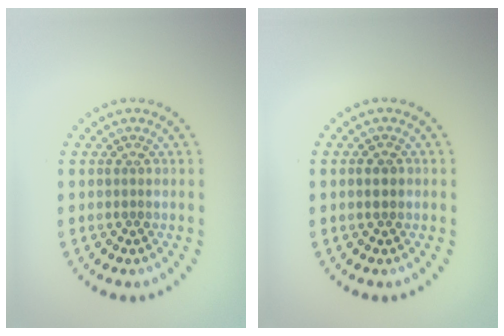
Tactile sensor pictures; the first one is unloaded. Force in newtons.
{"total": 1.2, "press": 1.2, "slide": 0.2}